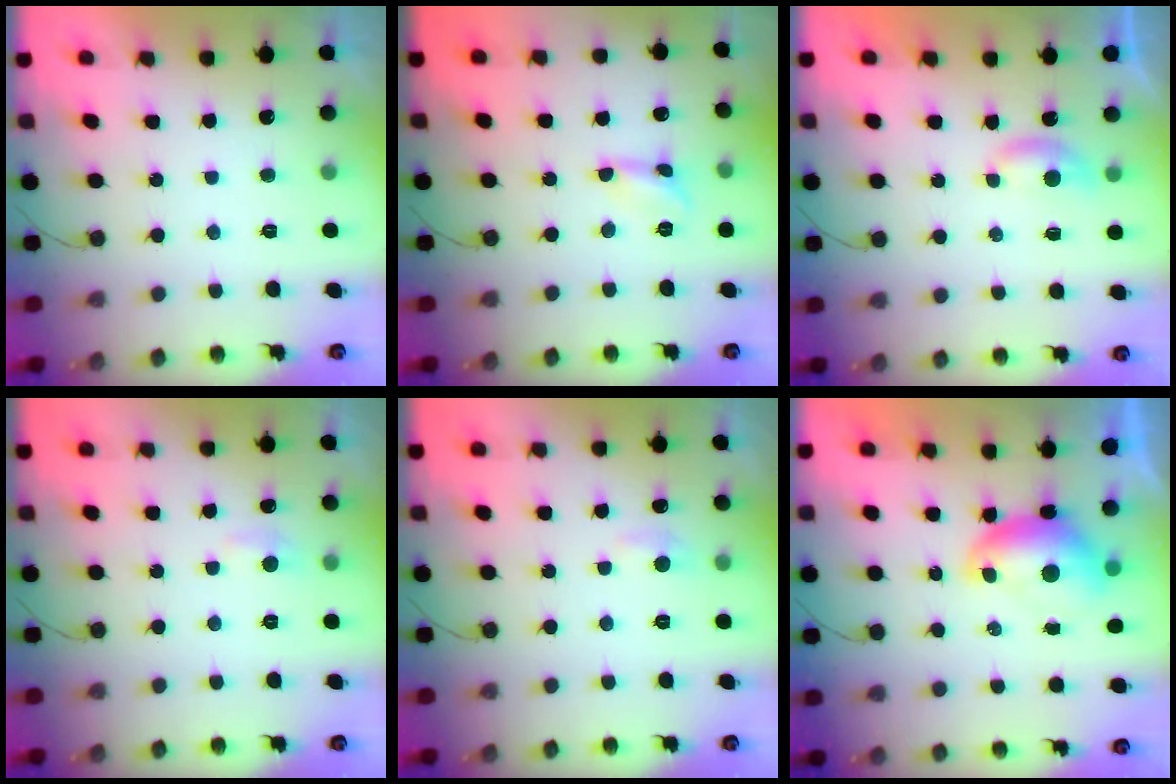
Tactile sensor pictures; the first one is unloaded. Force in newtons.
{"total": 2.6, "press": 2.6, "slide": 0.2}
{"total": 3.3, "press": 3.3, "slide": 0.5}
{"total": 5.7, "press": 5.6, "slide": 0.9}
{"total": 5.7, "press": 5.6, "slide": 0.9}
{"total": 8.1, "press": 8.1, "slide": 0.8}